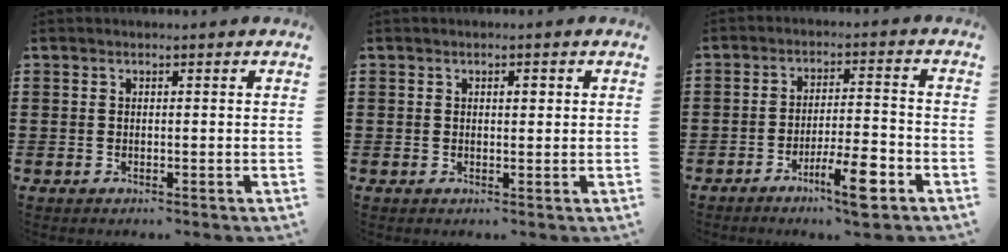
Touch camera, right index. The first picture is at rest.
{"total": 1.3, "force": [0.4, 0.5, 1.1], "torque": [-0.021, 0.005, 0.005]}
{"total": 7.8, "force": [-4.6, 1.0, 6.1], "torque": [-0.107, -0.001, -0.080]}